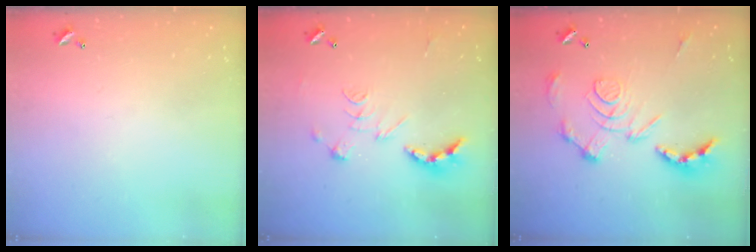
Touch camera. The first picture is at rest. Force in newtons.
{"total": 2.5, "press": 2.0, "slide": 1.5}
{"total": 3.4, "press": 2.7, "slide": 2.0}